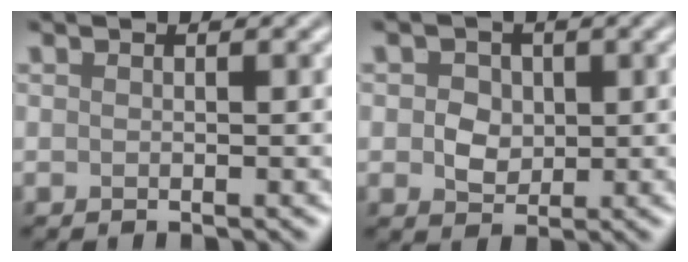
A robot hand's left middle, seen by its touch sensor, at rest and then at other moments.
{"total": 2.5, "force": [0.2, 2.2, 1.3], "torque": [-0.023, -0.002, 0.001]}